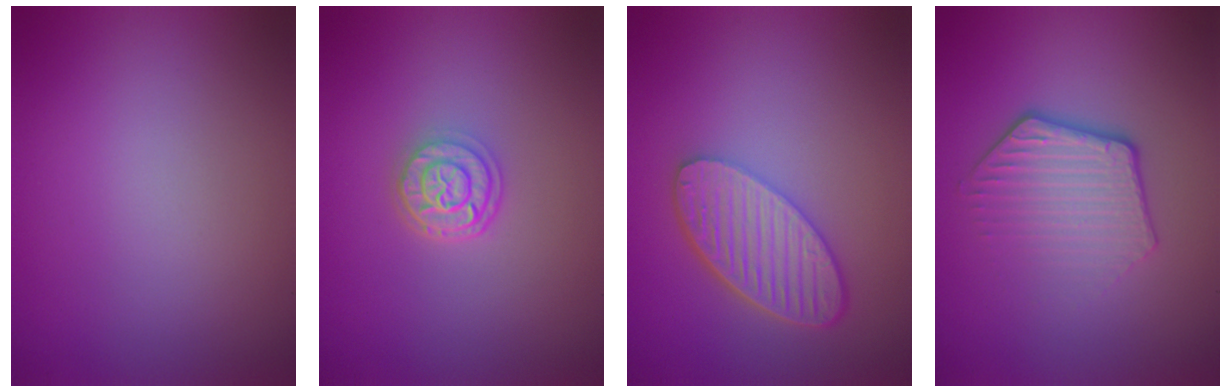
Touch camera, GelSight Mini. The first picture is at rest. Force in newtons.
{"total": 2.8, "press": 2.1, "slide": 1.8}
{"total": 5.9, "press": 4.6, "slide": 3.8}
{"total": 3.9, "press": 3.0, "slide": 2.5}